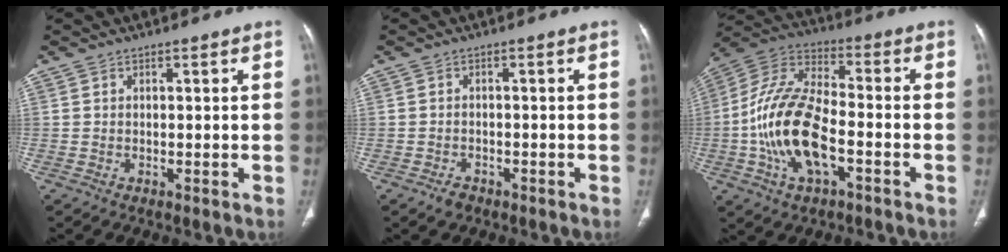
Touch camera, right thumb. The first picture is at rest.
{"total": 2.0, "force": [-1.4, 1.3, 0.7], "torque": [-0.015, 0.007, -0.018]}
{"total": 17.4, "force": [-4.5, 8.4, 14.6], "torque": [-0.291, 0.031, -0.085]}